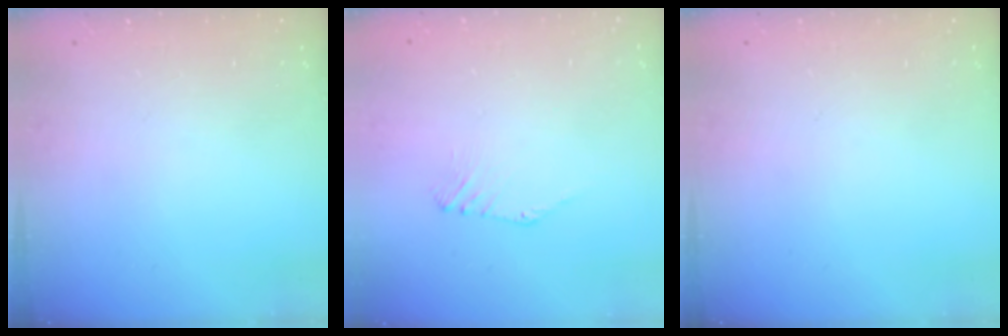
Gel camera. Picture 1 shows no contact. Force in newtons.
{"total": 0.6, "press": 0.5, "slide": 0.3}
{"total": 0.0}